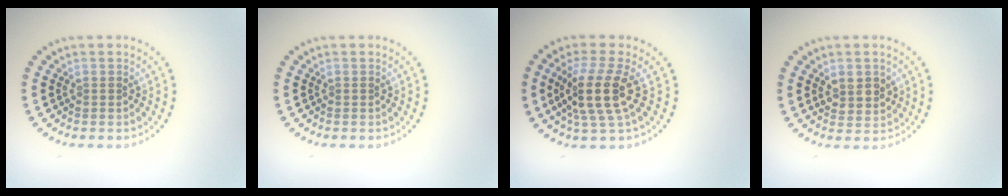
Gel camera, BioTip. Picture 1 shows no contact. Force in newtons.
{"total": 0.0}
{"total": 4.3, "press": 3.4, "slide": 2.6}
{"total": 2.2, "press": 2.0, "slide": 0.7}